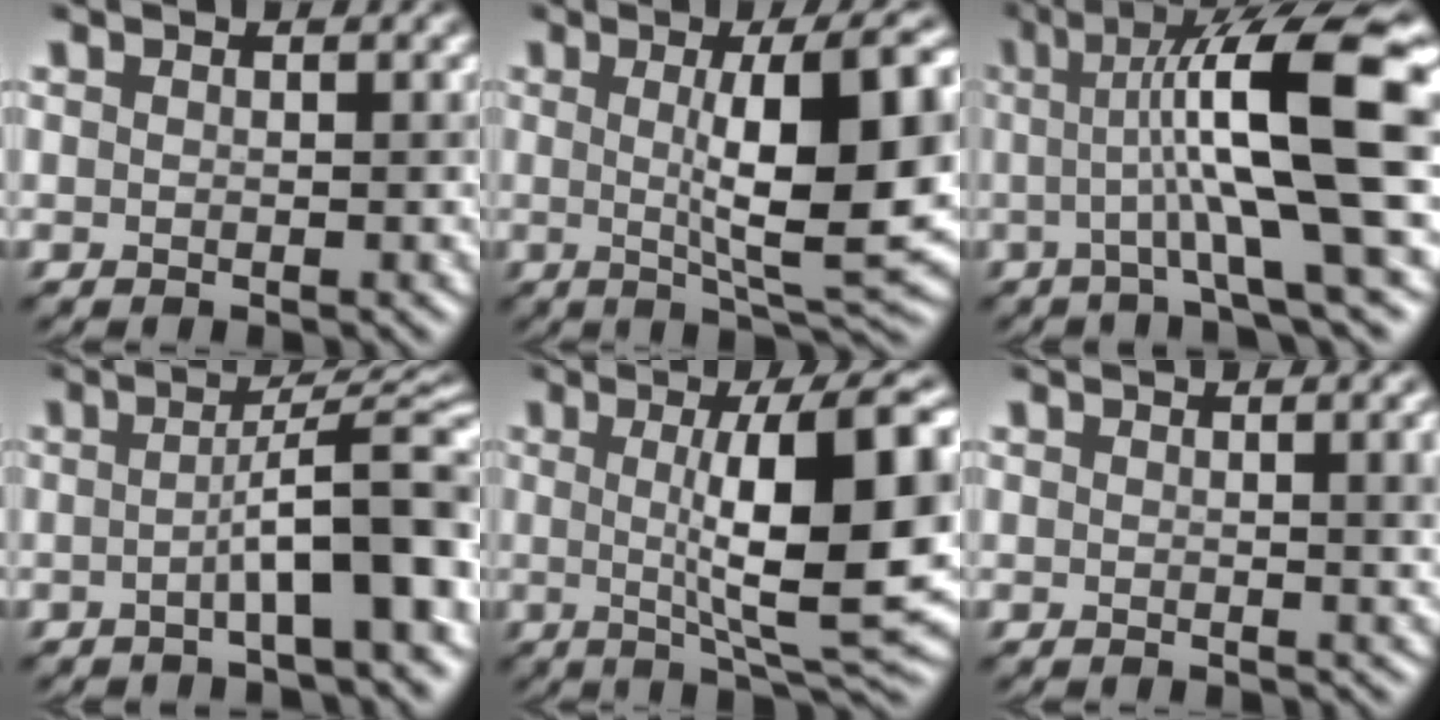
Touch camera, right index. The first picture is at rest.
{"total": 11.0, "force": [1.2, 2.4, 10.7], "torque": [-0.133, 0.009, 0.024]}
{"total": 11.9, "force": [1.4, 1.9, 11.7], "torque": [-0.163, 0.021, 0.024]}
{"total": 8.2, "force": [-1.6, 1.5, 7.9], "torque": [-0.097, 0.027, -0.033]}
{"total": 12.2, "force": [1.2, 2.4, 11.9], "torque": [-0.150, 0.011, 0.023]}
{"total": 3.7, "force": [0.5, 1.3, 3.4], "torque": [-0.024, 0.013, 0.003]}